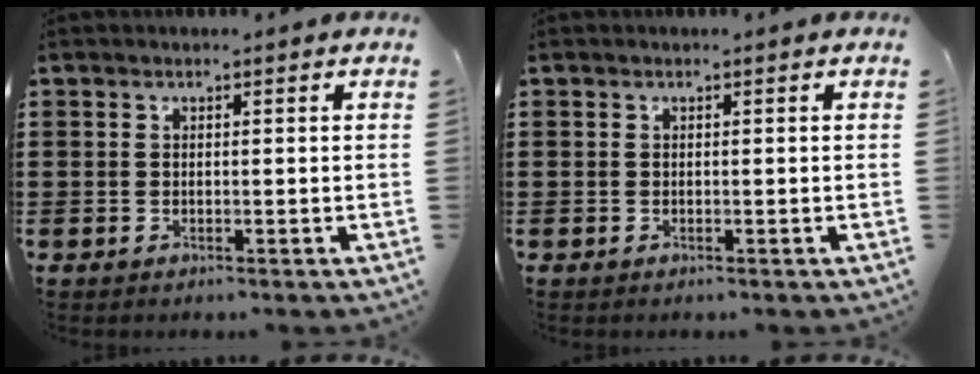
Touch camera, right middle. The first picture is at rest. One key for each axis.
{"total": 0.0}